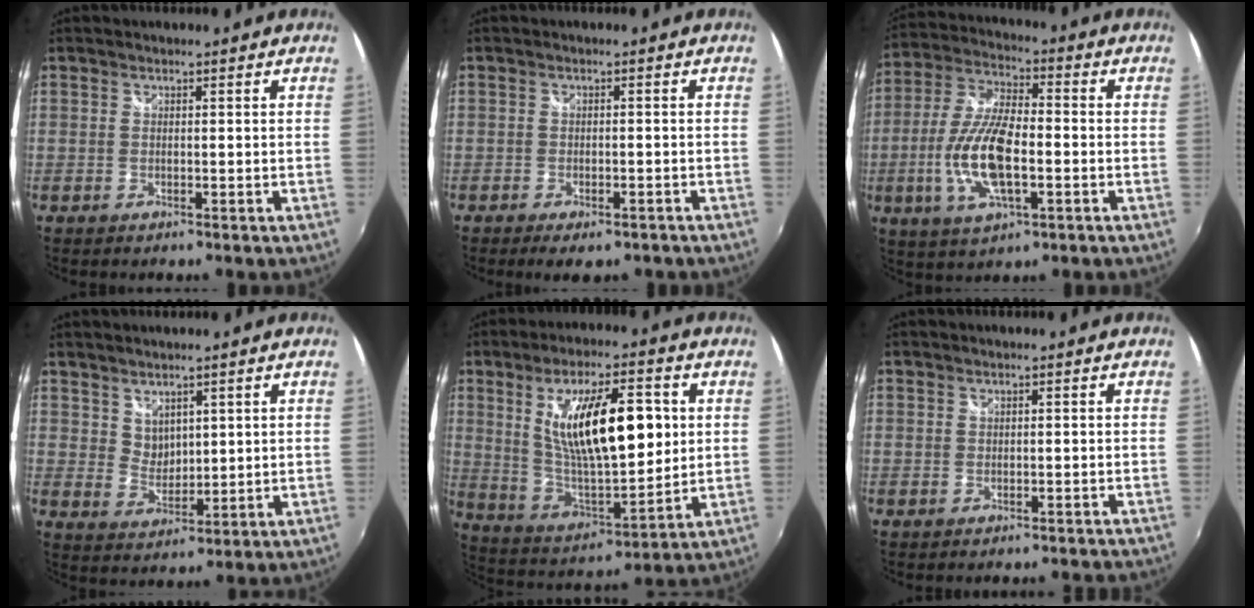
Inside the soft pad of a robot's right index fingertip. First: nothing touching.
{"total": 5.5, "force": [-4.1, 2.1, 3.1], "torque": [-0.070, -0.019, -0.057]}
{"total": 14.5, "force": [-3.2, 5.4, 13.1], "torque": [-0.273, -0.004, -0.061]}
{"total": 4.1, "force": [2.7, 2.7, 1.4], "torque": [-0.015, 0.000, 0.056]}
{"total": 19.0, "force": [4.6, 6.6, 17.2], "torque": [-0.295, 0.000, 0.093]}
{"total": 3.1, "force": [-2.6, 1.5, 0.8], "torque": [-0.003, 0.001, -0.030]}